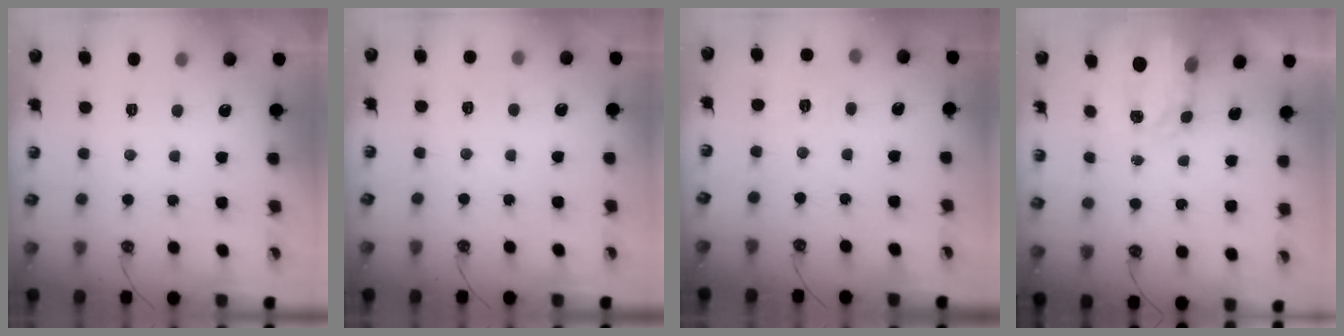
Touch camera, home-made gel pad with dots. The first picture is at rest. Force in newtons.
{"total": 3.7, "press": 3.6, "slide": 0.5}
{"total": 2.9, "press": 2.9, "slide": 0.3}
{"total": 3.4, "press": 3.4, "slide": 0.4}